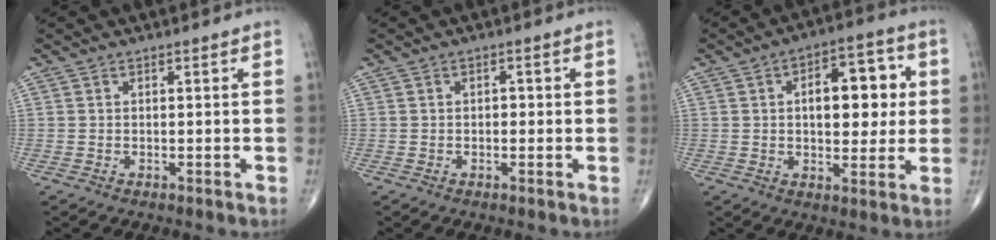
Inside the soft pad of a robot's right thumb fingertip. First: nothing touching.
{"total": 1.2, "force": [0.0, 0.8, 0.9], "torque": [-0.006, 0.004, -0.004]}
{"total": 13.3, "force": [2.1, 7.1, 11.0], "torque": [-0.115, 0.010, 0.027]}